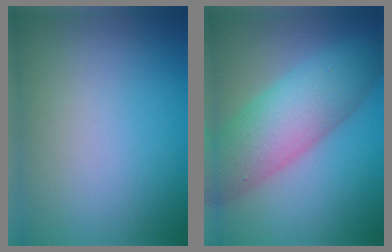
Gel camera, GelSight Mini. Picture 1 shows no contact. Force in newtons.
{"total": 8.1, "press": 8.0, "slide": 0.2}